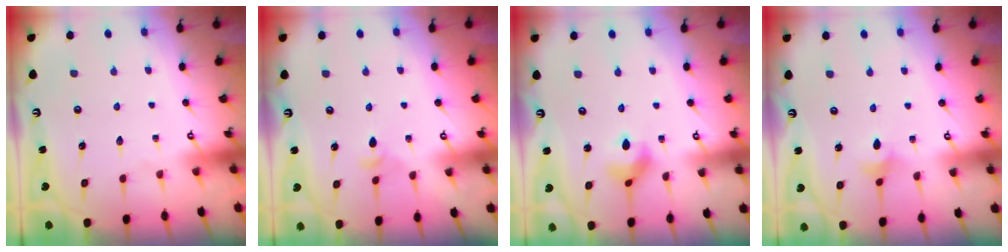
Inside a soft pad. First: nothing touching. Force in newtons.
{"total": 3.2, "press": 3.1, "slide": 0.7}
{"total": 4.8, "press": 4.7, "slide": 0.9}
{"total": 3.3, "press": 3.2, "slide": 0.8}